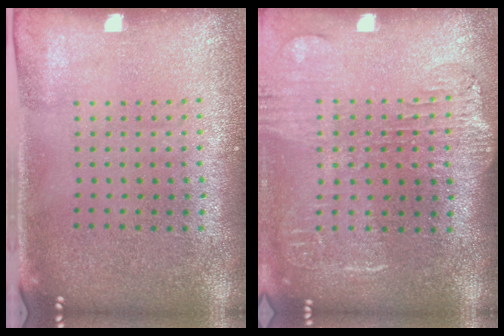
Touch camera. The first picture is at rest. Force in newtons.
{"total": 1.8, "press": 1.5, "slide": 0.9}